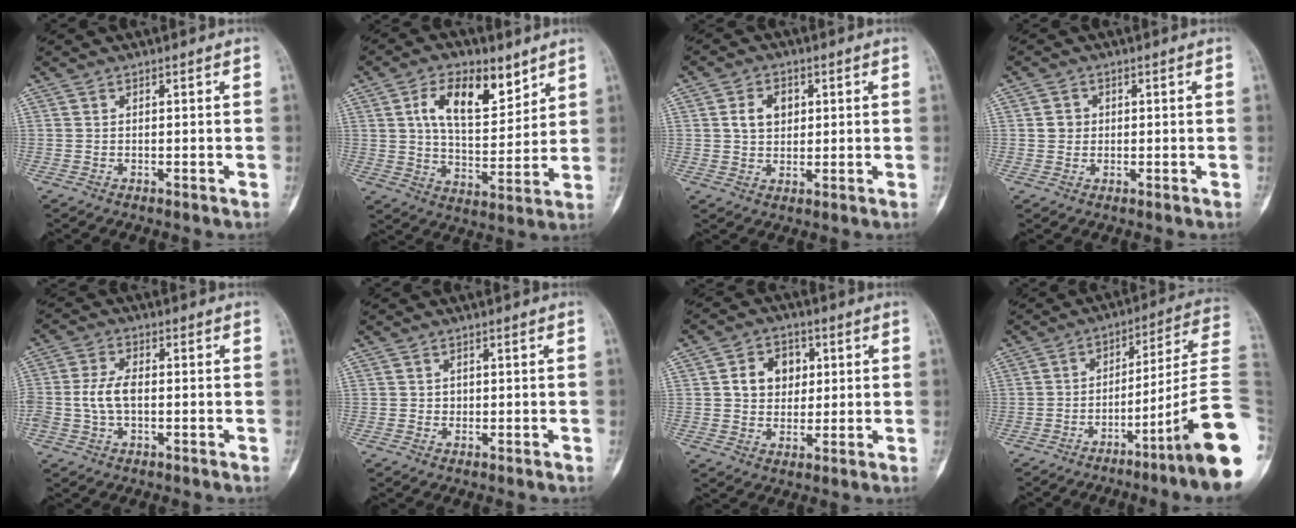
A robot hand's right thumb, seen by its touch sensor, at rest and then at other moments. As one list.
[{"total": 13.6, "force": [6.5, 7.0, 9.7], "torque": [-0.132, -0.028, 0.117]}, {"total": 5.5, "force": [1.4, 4.1, 3.5], "torque": [-0.044, -0.001, 0.024]}, {"total": 2.3, "force": [0.3, 2.2, 0.8], "torque": [0.000, 0.004, 0.003]}, {"total": 5.8, "force": [-0.6, 3.3, 4.7], "torque": [-0.104, 0.013, -0.013]}, {"total": 1.0, "force": [0.1, 0.9, 0.4], "torque": [0.000, 0.003, 0.002]}, {"total": 8.1, "force": [1.7, 6.5, 4.6], "torque": [-0.037, 0.000, 0.027]}, {"total": 19.6, "force": [-7.1, -0.2, 18.3], "torque": [-0.221, 0.040, -0.110]}]